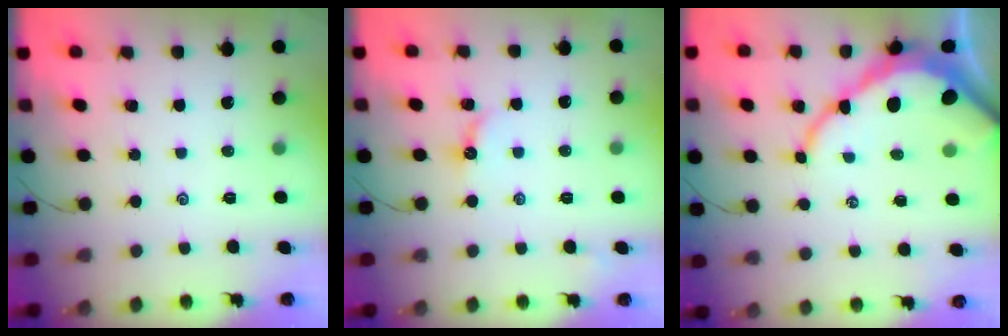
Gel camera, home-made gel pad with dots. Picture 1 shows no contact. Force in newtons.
{"total": 5.6, "press": 5.6, "slide": 0.6}
{"total": 12.0, "press": 11.9, "slide": 1.3}